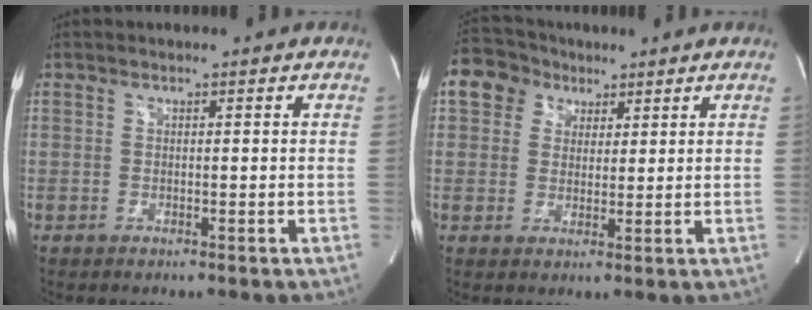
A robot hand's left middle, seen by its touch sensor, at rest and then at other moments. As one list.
[{"total": 7.2, "force": [3.5, 6.0, 1.8], "torque": [-0.038, 0.028, 0.063]}]